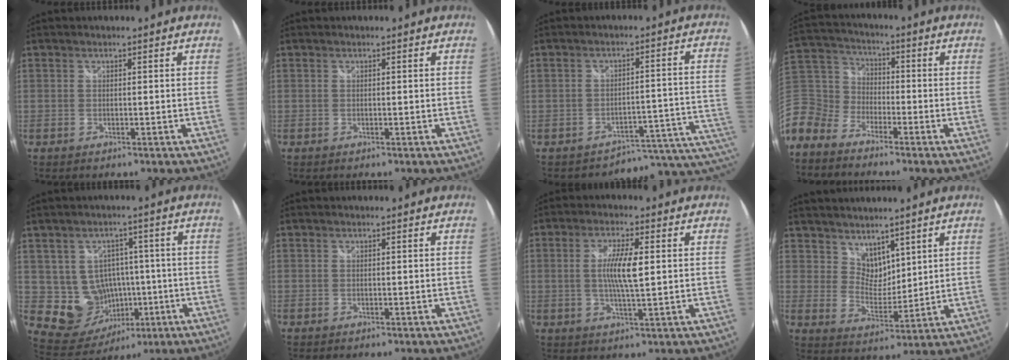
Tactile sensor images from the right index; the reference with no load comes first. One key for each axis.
{"total": 0.0}
{"total": 9.5, "fx": -7.4, "fy": 3.9, "fz": 4.3, "tx": -0.041, "ty": 0.009, "tz": -0.097}
{"total": 13.3, "fx": -8.4, "fy": 9.4, "fz": 4.2, "tx": -0.143, "ty": 0.021, "tz": -0.189}
{"total": 11.0, "fx": -0.7, "fy": 10.5, "fz": 3.3, "tx": -0.081, "ty": 0.015, "tz": 0.017}
{"total": 0.0}
{"total": 7.0, "fx": 0.6, "fy": 1.0, "fz": 6.9, "tx": -0.127, "ty": -0.002, "tz": 0.010}
{"total": 6.2, "fx": 4.8, "fy": 3.4, "fz": 1.9, "tx": -0.022, "ty": -0.001, "tz": 0.093}